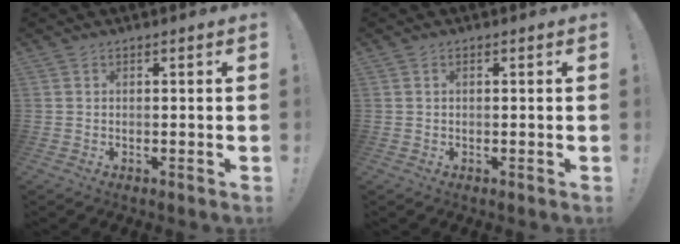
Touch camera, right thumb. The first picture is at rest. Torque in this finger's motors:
{"motor_torque": [0.07, -0.01, -0.03, 0.19, 0.06]}